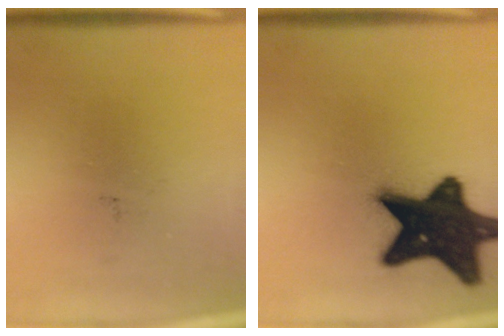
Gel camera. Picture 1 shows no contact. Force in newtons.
{"total": 19.8}